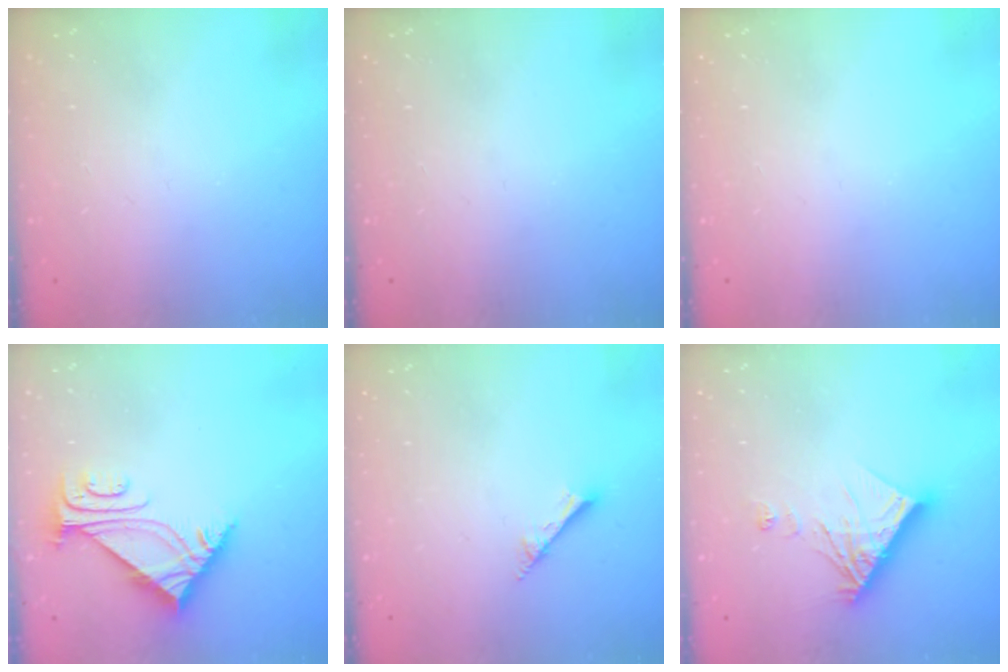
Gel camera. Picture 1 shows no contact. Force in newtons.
{"total": 0.0}
{"total": 0.0}
{"total": 5.5, "press": 5.4, "slide": 0.9}
{"total": 1.7, "press": 1.6, "slide": 0.1}
{"total": 11.1, "press": 11.0, "slide": 1.3}